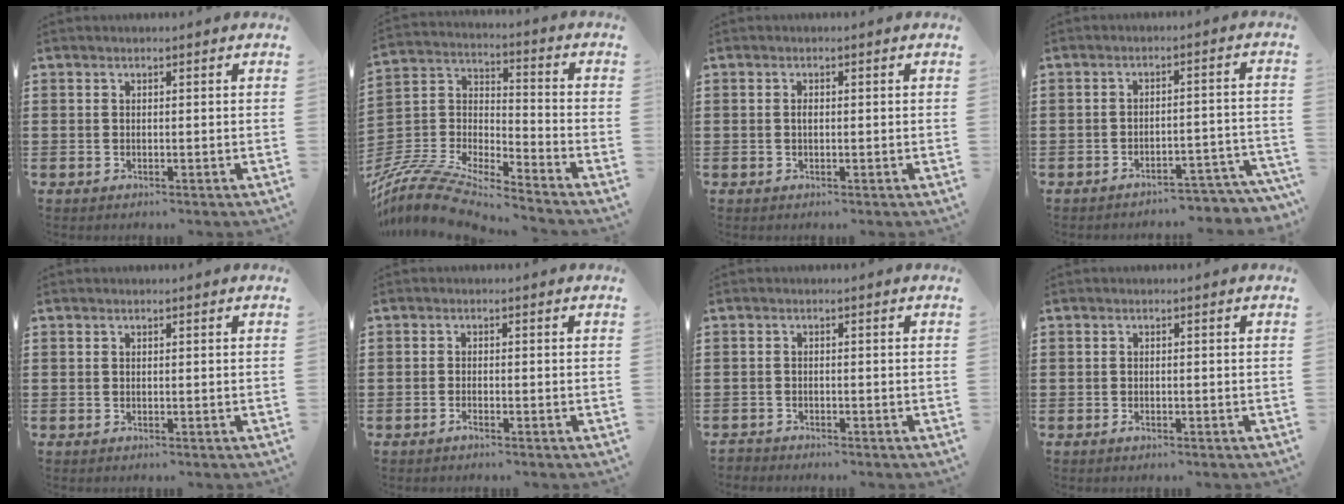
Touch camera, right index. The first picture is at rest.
{"total": 9.6, "force": [-8.9, 1.2, 3.3], "torque": [-0.083, -0.002, -0.184]}
{"total": 0.9, "force": [0.0, 0.4, 0.8], "torque": [-0.016, 0.000, -0.001]}
{"total": 3.6, "force": [-3.5, 0.2, 1.0], "torque": [-0.021, 0.001, -0.072]}
{"total": 0.0}
{"total": 1.1, "force": [-0.8, -0.1, 0.7], "torque": [-0.014, -0.009, -0.013]}
{"total": 1.4, "force": [-1.4, 0.1, -0.2], "torque": [-0.001, 0.002, -0.031]}
{"total": 0.7, "force": [-0.6, 0.2, 0.3], "torque": [-0.009, -0.005, -0.010]}